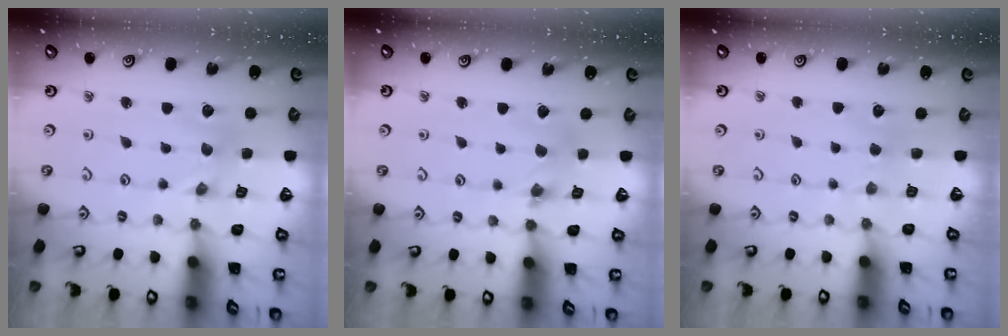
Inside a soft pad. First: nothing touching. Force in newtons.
{"total": 3.4, "press": 3.3, "slide": 0.4}
{"total": 2.1, "press": 2.1, "slide": 0.4}